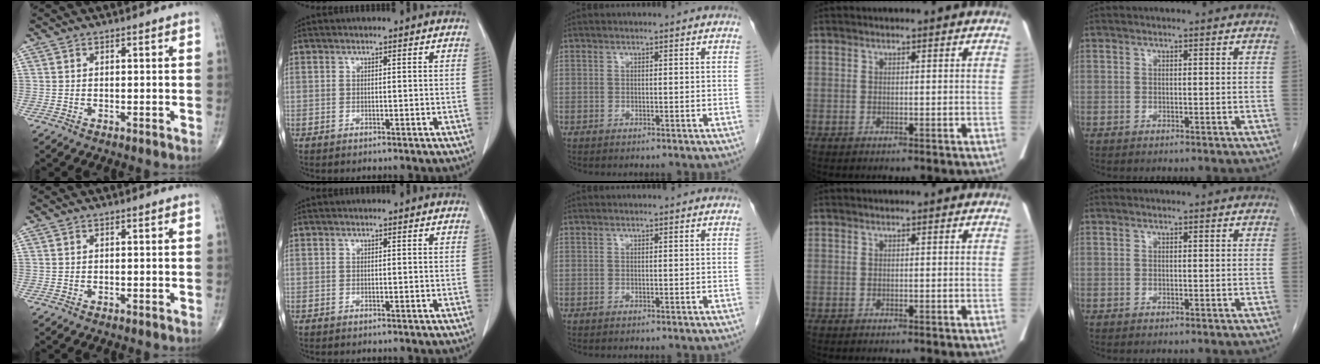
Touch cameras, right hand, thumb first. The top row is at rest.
{}